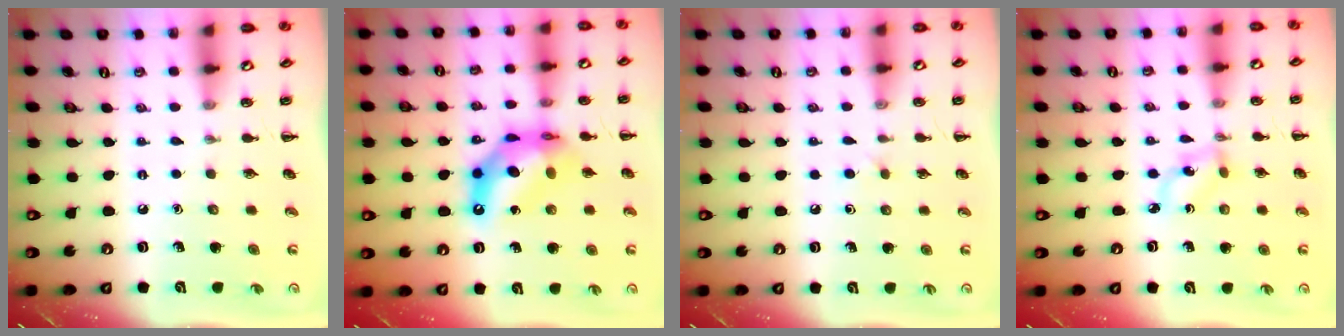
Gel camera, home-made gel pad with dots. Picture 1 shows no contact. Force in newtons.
{"total": 12.0, "press": 11.5, "slide": 3.5}
{"total": 2.2, "press": 2.0, "slide": 1.0}
{"total": 2.3, "press": 2.2, "slide": 0.5}